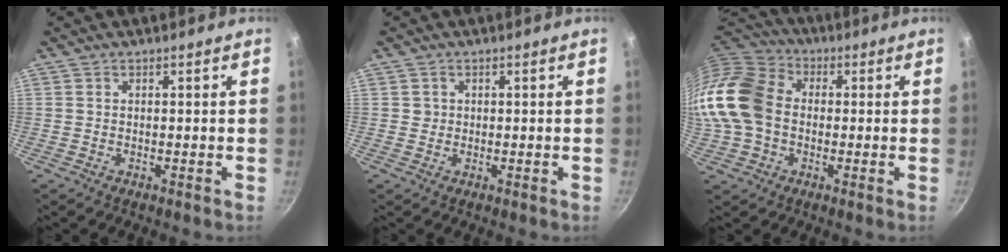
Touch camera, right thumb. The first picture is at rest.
{"total": 1.1, "force": [0.2, 1.1, 0.1], "torque": [0.007, 0.003, 0.002]}
{"total": 17.2, "force": [-0.7, 13.1, 11.2], "torque": [-0.218, 0.034, -0.026]}